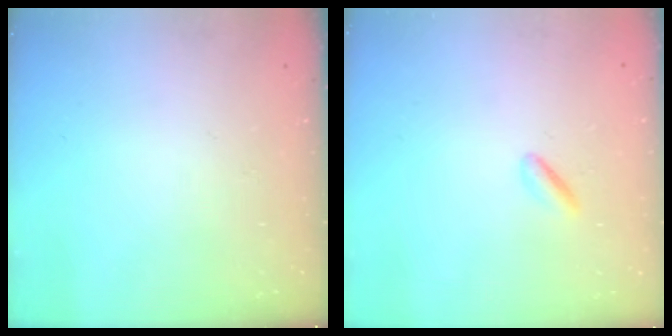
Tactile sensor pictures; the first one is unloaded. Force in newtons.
{"total": 1.3, "press": 1.1, "slide": 0.8}